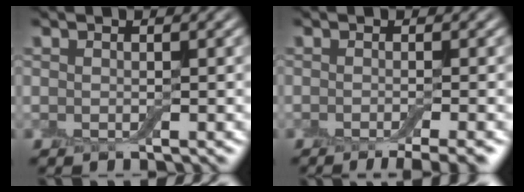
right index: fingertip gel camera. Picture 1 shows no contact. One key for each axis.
{"total": 3.9, "fx": -2.3, "fy": 0.8, "fz": 3.0, "tx": -0.024, "ty": -0.003, "tz": -0.034}